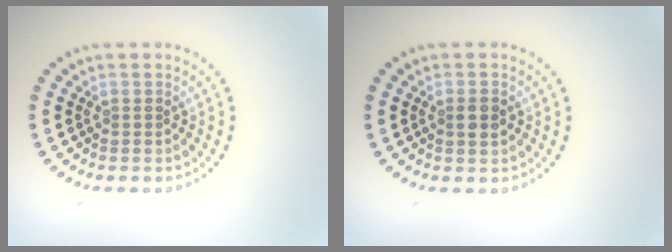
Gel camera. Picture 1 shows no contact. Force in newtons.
{"total": 1.6, "press": 1.6, "slide": 0.3}